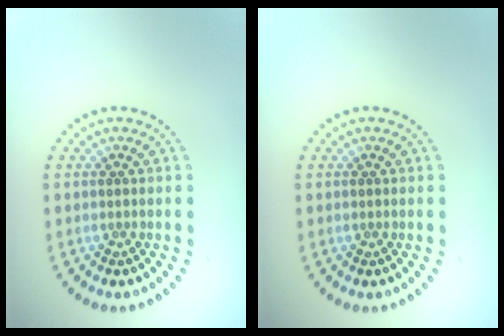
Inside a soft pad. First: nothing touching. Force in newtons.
{"total": 0.0}